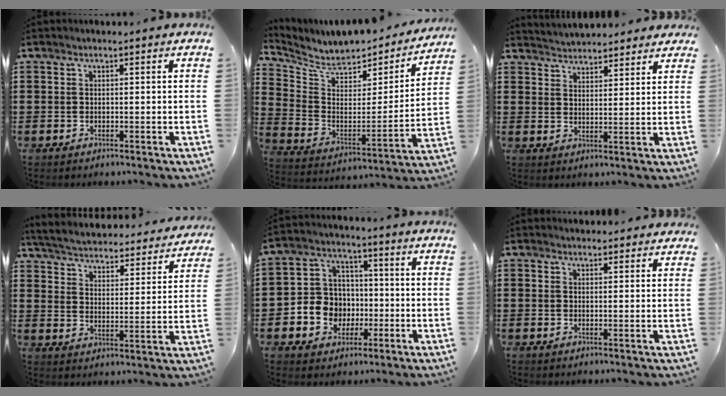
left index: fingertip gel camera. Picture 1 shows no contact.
{"total": 6.2, "force": [5.5, 2.1, 1.9], "torque": [-0.070, -0.045, 0.094]}
{"total": 3.7, "force": [3.6, 0.3, 0.0], "torque": [-0.013, -0.013, 0.067]}
{"total": 3.6, "force": [3.6, -0.1, 0.4], "torque": [-0.030, -0.030, 0.054]}
{"total": 7.9, "force": [-1.7, 7.4, 2.2], "torque": [-0.076, 0.015, -0.026]}
{"total": 1.8, "force": [1.8, 0.4, 0.0], "torque": [-0.004, 0.002, 0.036]}